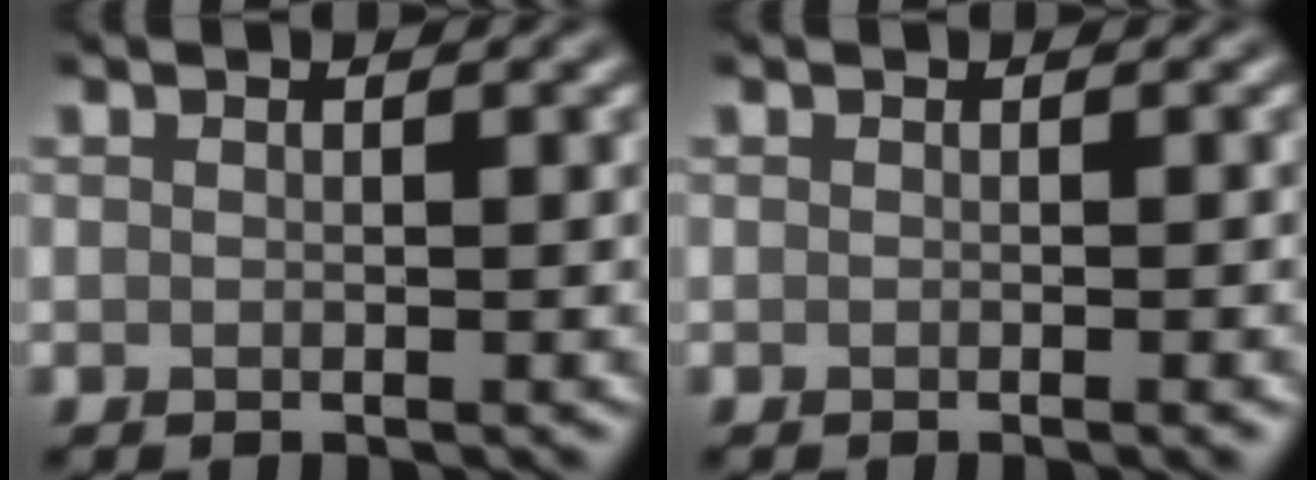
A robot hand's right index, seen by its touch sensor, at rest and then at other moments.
{"total": 1.3, "force": [-0.3, 0.4, 1.2], "torque": [-0.008, -0.002, -0.007]}